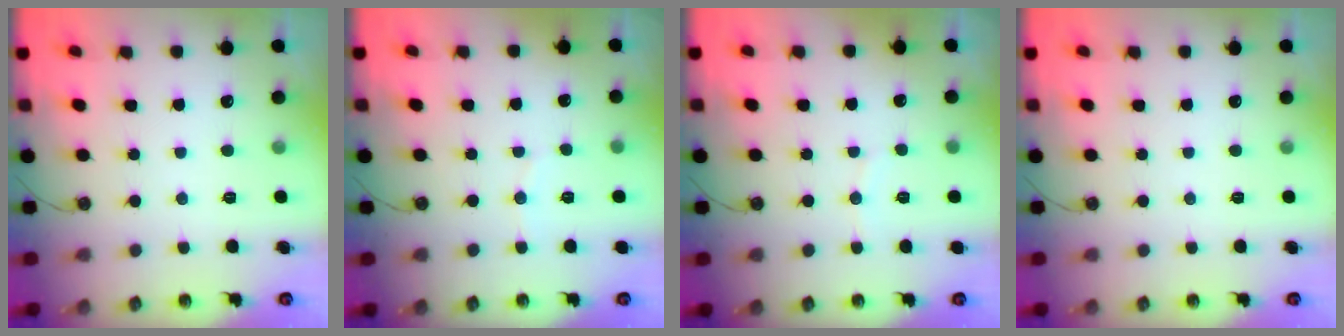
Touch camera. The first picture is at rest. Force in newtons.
{"total": 3.8, "press": 3.5, "slide": 1.4}
{"total": 2.4, "press": 2.3, "slide": 0.3}
{"total": 0.0}